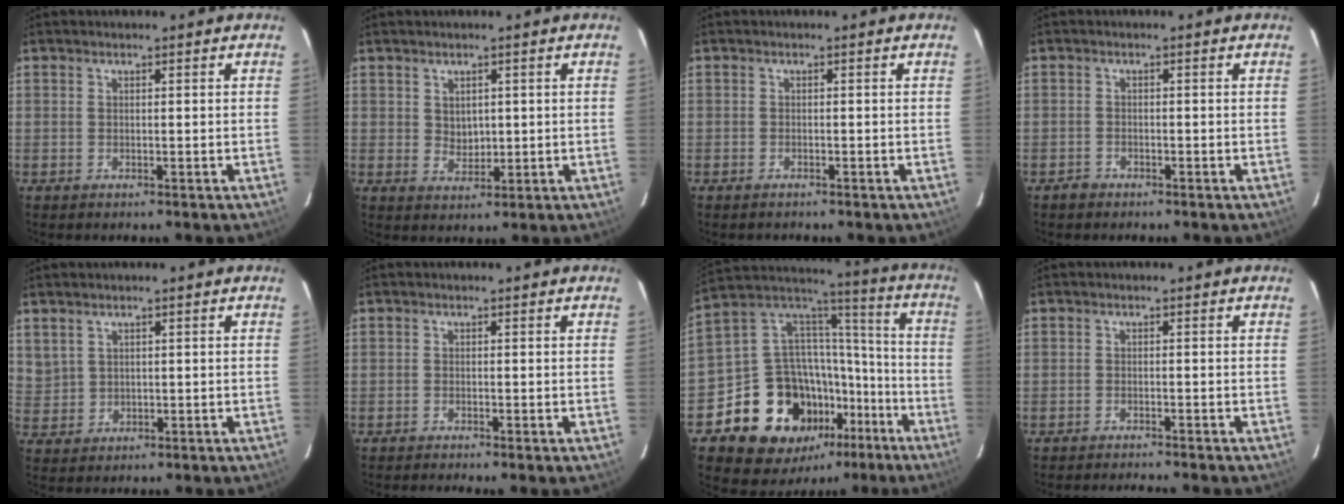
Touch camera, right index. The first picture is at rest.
{"total": 3.0, "force": [0.9, 2.4, 1.6], "torque": [-0.022, 0.004, 0.021]}
{"total": 0.9, "force": [-0.9, 0.3, 0.1], "torque": [-0.004, 0.002, -0.016]}
{"total": 1.7, "force": [-1.4, 0.9, 0.1], "torque": [-0.004, 0.003, -0.024]}
{"total": 3.7, "force": [2.1, 2.8, 1.0], "torque": [-0.015, 0.012, 0.054]}
{"total": 1.2, "force": [-1.0, -0.2, 0.6], "torque": [-0.015, -0.003, -0.021]}
{"total": 22.0, "force": [-11.3, 16.3, 9.5], "torque": [-0.195, 0.073, -0.155]}
{"total": 4.8, "force": [-4.6, -0.1, 1.5], "torque": [-0.042, -0.007, -0.072]}